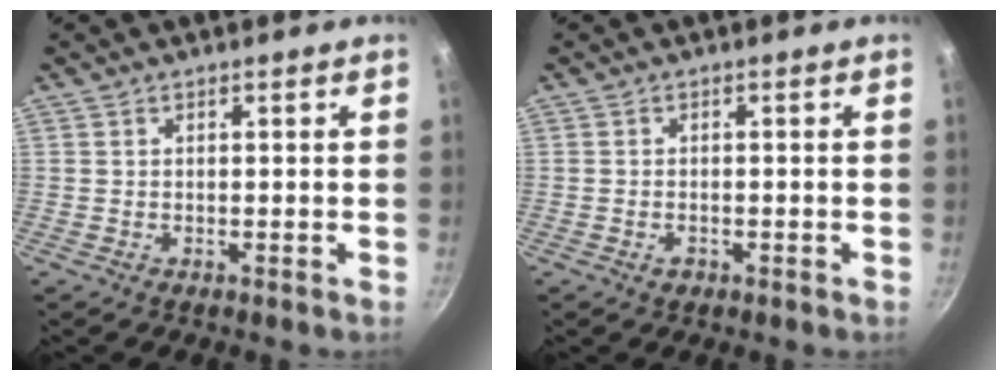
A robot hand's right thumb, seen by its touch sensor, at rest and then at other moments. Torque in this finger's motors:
{"motor_torque": [-0.31, -0.02, -0.26, 0.03, 0.03]}